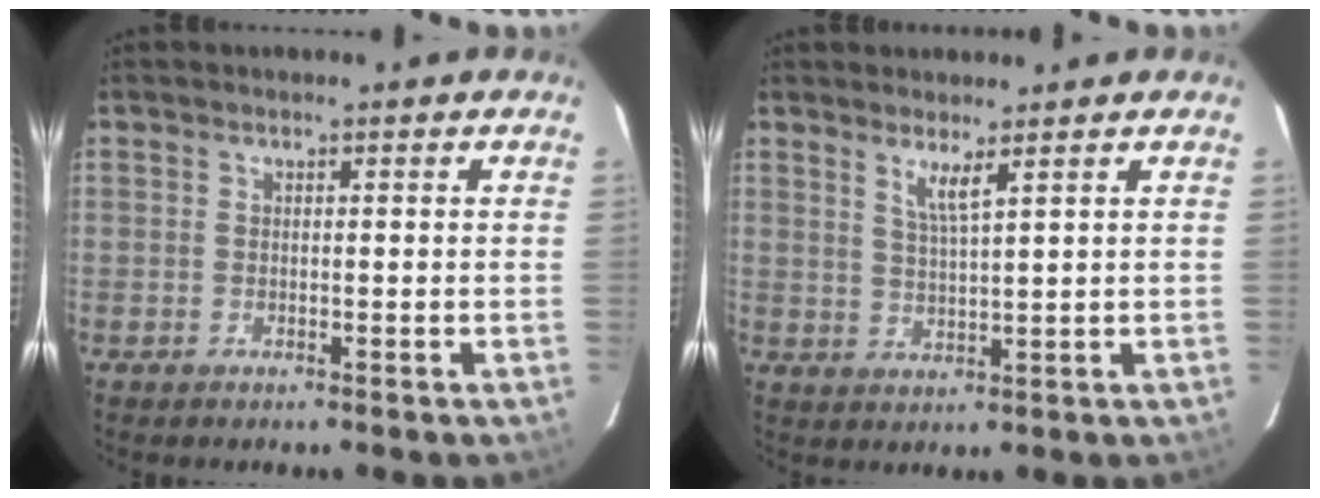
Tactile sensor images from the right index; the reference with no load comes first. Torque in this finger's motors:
{"motor_torque": [0.04, 0.13, 0.09, 0.03]}